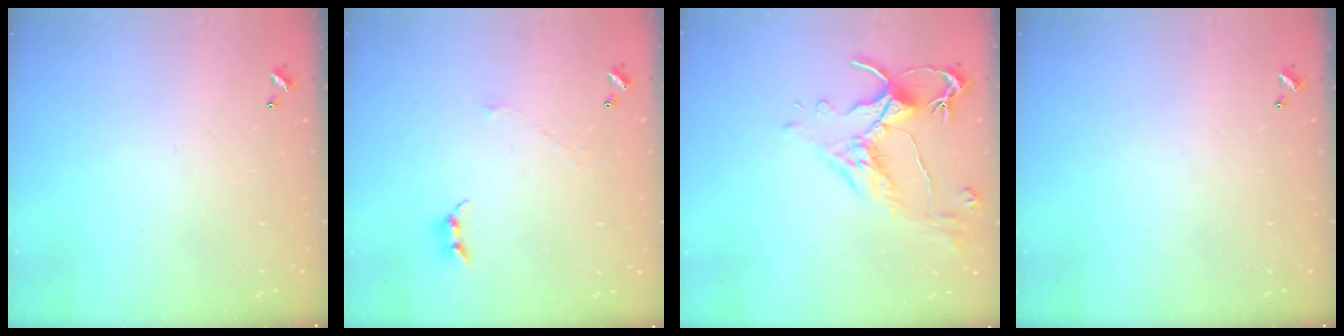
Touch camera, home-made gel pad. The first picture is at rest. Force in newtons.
{"total": 1.1, "press": 1.1, "slide": 0.4}
{"total": 2.6, "press": 2.2, "slide": 1.3}
{"total": 0.0}